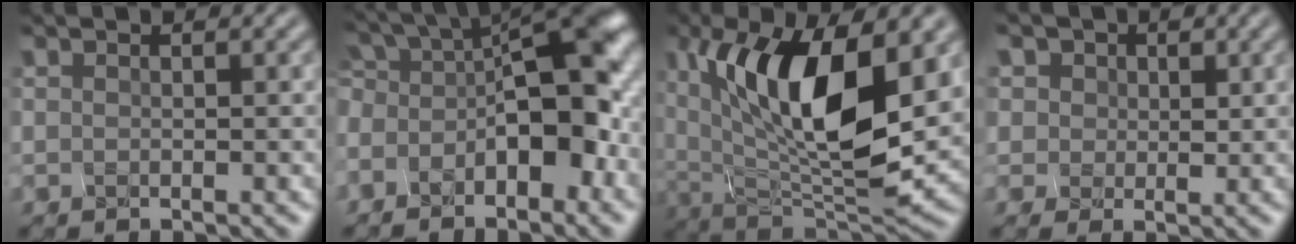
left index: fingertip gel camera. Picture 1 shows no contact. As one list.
[{"total": 10.0, "force": [-3.0, 4.7, 8.3], "torque": [-0.121, 0.019, -0.043]}, {"total": 11.0, "force": [3.0, 4.3, 9.7], "torque": [-0.170, -0.016, 0.073]}, {"total": 3.8, "force": [2.0, 3.2, 0.5], "torque": [-0.039, 0.007, 0.036]}]